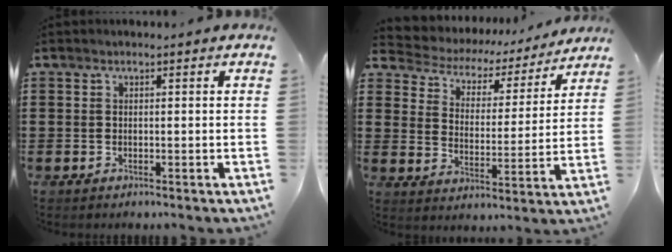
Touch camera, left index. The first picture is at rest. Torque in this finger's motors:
{"motor_torque": [2.14, 0.00, 0.16, 0.01]}